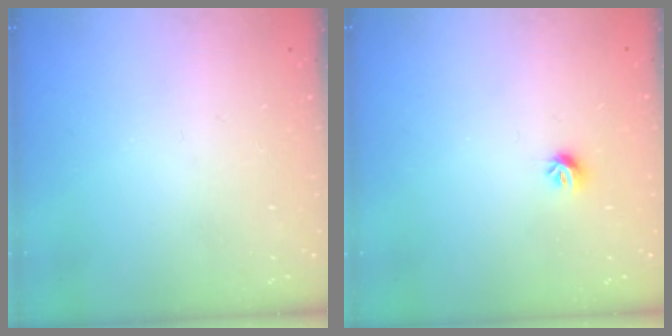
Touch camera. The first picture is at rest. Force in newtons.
{"total": 5.7, "press": 5.6, "slide": 0.8}